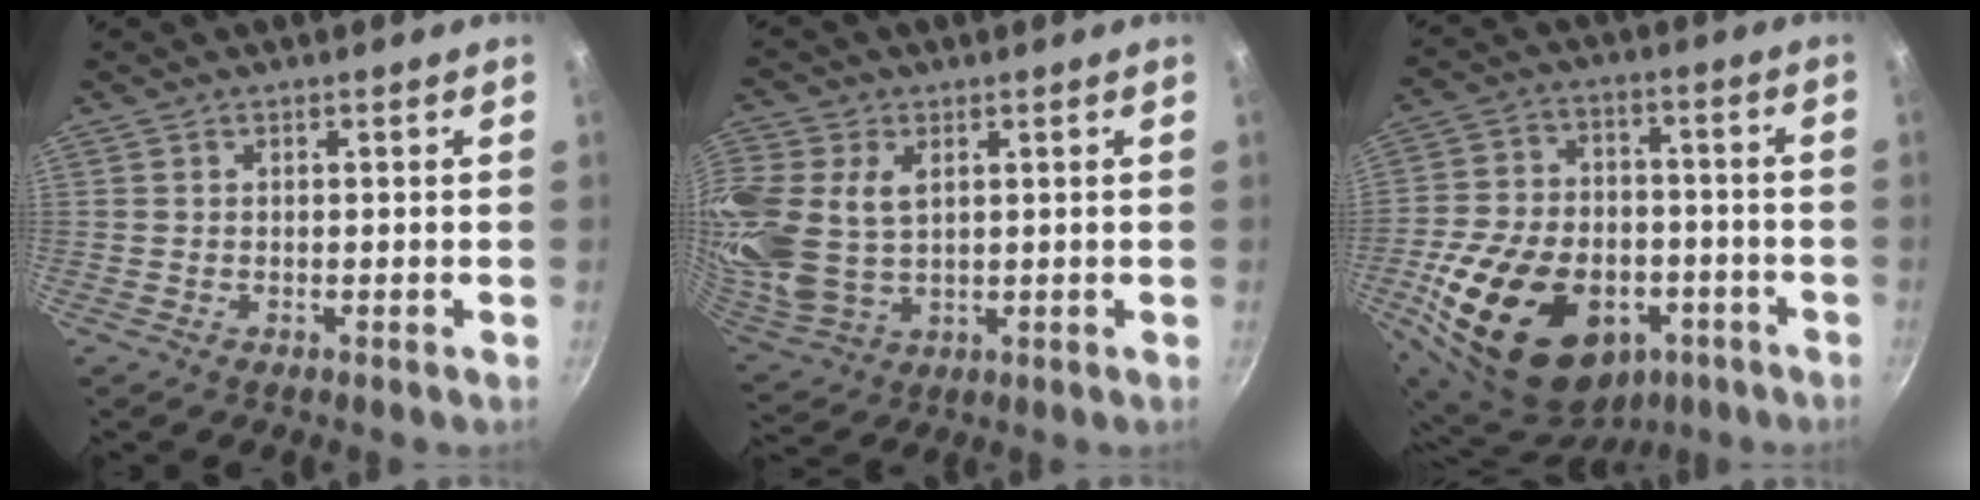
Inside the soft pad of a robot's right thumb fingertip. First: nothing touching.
{"total": 16.9, "force": [3.4, 12.0, 11.4], "torque": [-0.267, -0.005, 0.078]}
{"total": 26.5, "force": [-9.6, 17.9, 17.1], "torque": [-0.287, 0.046, -0.140]}